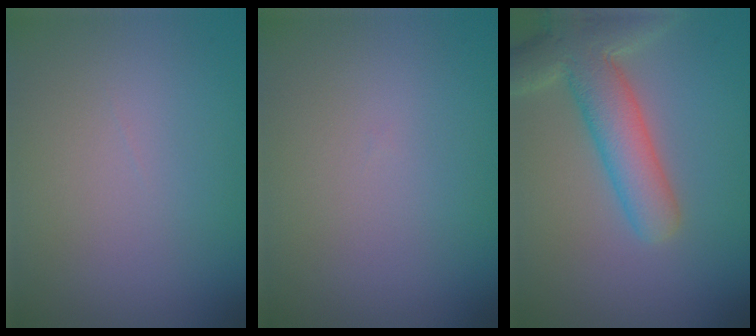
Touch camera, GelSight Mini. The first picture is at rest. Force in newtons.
{"total": 0.0}
{"total": 6.8, "press": 6.7, "slide": 0.7}